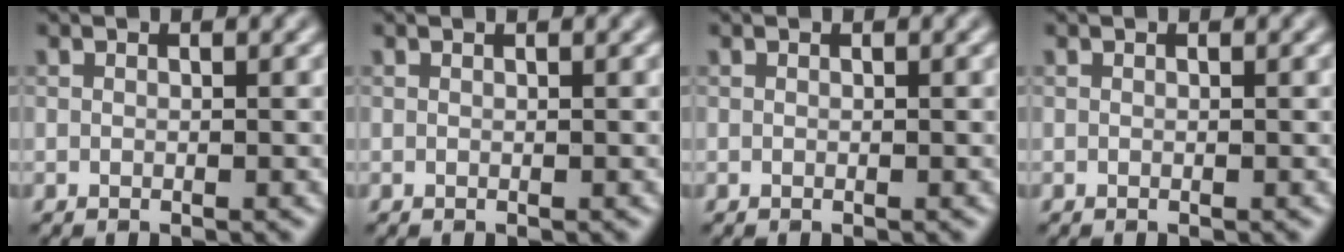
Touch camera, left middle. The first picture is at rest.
{"total": 0.0}
{"total": 0.0}
{"total": 0.0}